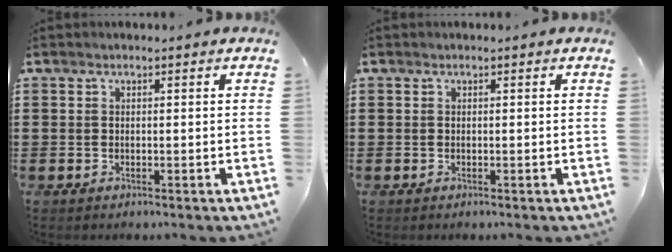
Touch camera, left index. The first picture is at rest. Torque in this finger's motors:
{"motor_torque": [0.00, 0.00, 0.00, -0.01]}